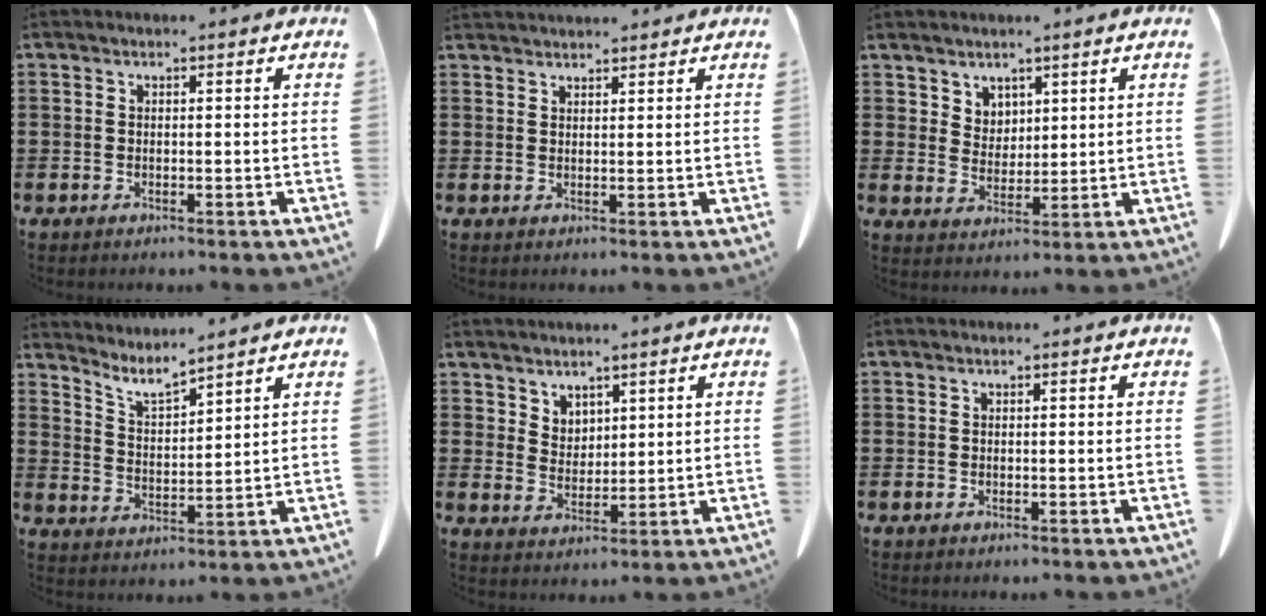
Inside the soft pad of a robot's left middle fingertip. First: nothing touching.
{"total": 1.8, "force": [1.8, 0.2, 0.1], "torque": [-0.006, -0.002, 0.035]}
{"total": 4.1, "force": [3.3, 2.5, 0.4], "torque": [-0.021, -0.002, 0.062]}
{"total": 4.8, "force": [4.5, 0.2, 1.8], "torque": [-0.051, -0.024, 0.077]}
{"total": 3.8, "force": [3.3, 2.0, 0.2], "torque": [-0.014, -0.004, 0.064]}
{"total": 0.0}